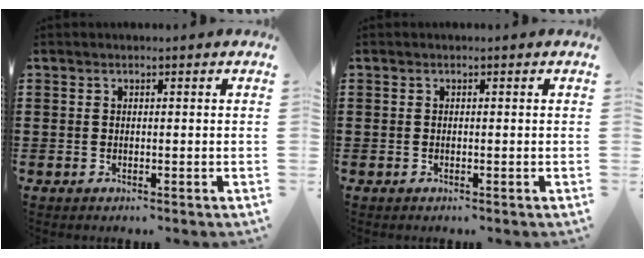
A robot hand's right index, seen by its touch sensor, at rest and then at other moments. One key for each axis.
{"total": 0.0}